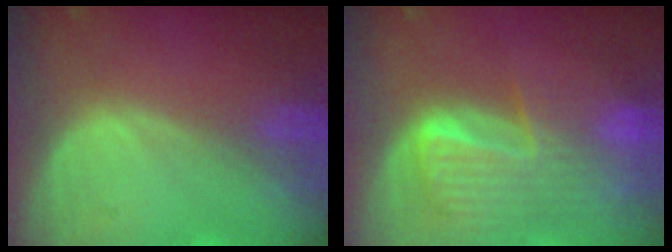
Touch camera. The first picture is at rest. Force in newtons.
{"total": 9.9, "press": 8.4, "slide": 5.1}